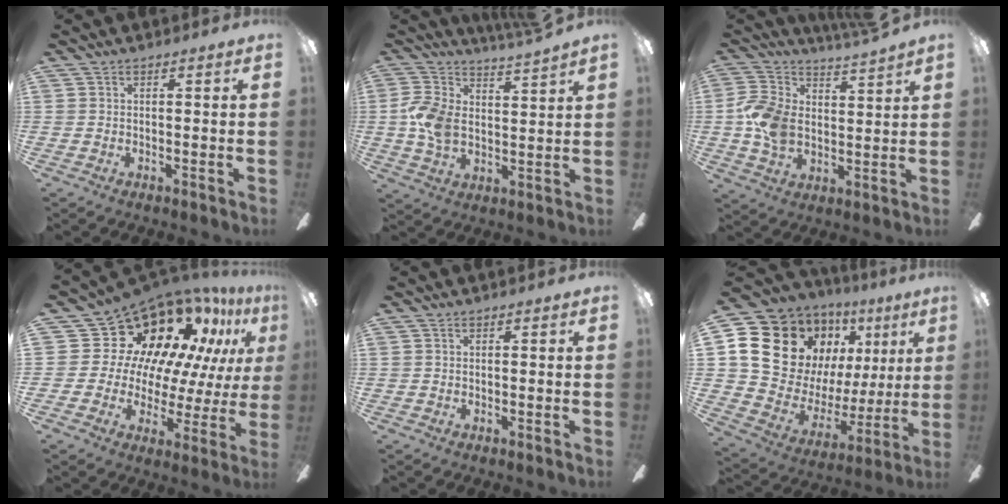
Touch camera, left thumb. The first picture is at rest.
{"total": 8.2, "force": [3.2, 3.9, 6.5], "torque": [-0.148, -0.016, 0.058]}
{"total": 9.1, "force": [2.8, 5.4, 6.8], "torque": [-0.160, -0.009, 0.055]}
{"total": 18.0, "force": [11.4, 12.1, 6.9], "torque": [-0.104, -0.106, 0.228]}
{"total": 0.0}
{"total": 20.9, "force": [10.0, 15.5, 9.9], "torque": [-0.193, -0.052, 0.203]}